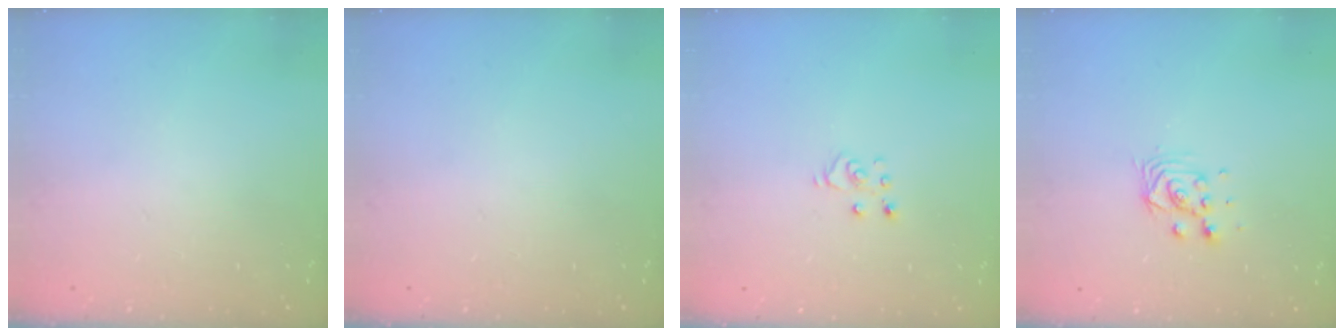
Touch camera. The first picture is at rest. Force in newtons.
{"total": 0.0}
{"total": 3.6, "press": 3.6, "slide": 0.2}
{"total": 4.9, "press": 4.9, "slide": 0.4}